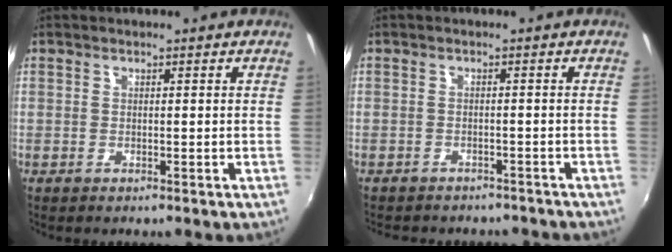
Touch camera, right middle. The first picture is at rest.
{"total": 7.0, "force": [-6.2, 2.4, 2.2], "torque": [-0.051, -0.018, -0.082]}